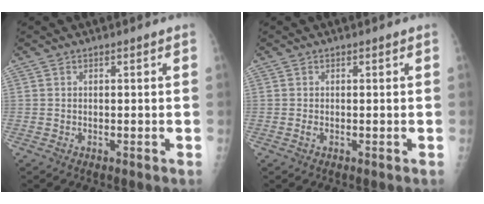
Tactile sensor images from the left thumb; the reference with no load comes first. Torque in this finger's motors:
{"motor_torque": [-0.09, 0.01, 0.03, 0.00, 0.00]}